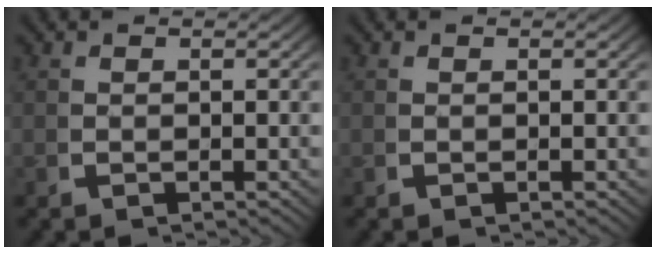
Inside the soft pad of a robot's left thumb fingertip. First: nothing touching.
{"total": 0.0}